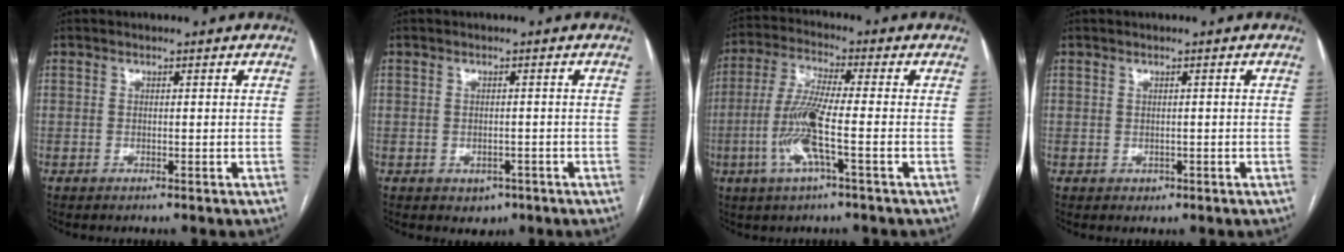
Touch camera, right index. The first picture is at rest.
{"total": 2.3, "force": [-1.1, 1.8, 0.9], "torque": [-0.004, 0.002, -0.006]}
{"total": 9.4, "force": [-2.6, 0.3, 9.1], "torque": [-0.190, -0.004, -0.058]}
{"total": 1.0, "force": [-0.2, 1.0, 0.1], "torque": [-0.003, 0.001, 0.002]}